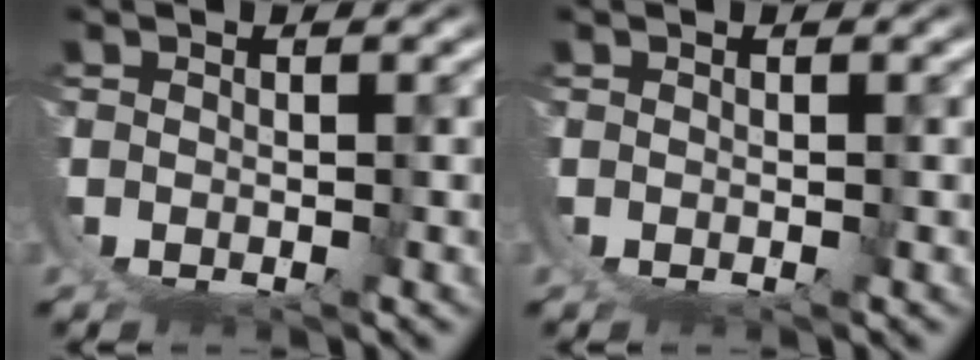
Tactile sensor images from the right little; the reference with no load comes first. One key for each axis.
{"total": 0.0}